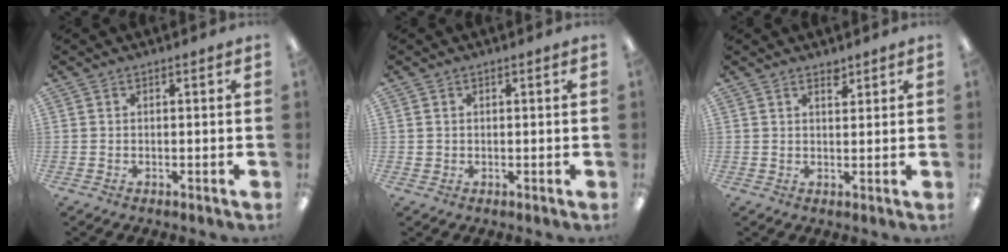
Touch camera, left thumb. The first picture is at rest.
{"total": 0.9, "force": [0.3, 0.8, 0.0], "torque": [0.000, 0.003, 0.006]}
{"total": 2.3, "force": [2.0, 1.0, 0.6], "torque": [0.002, -0.012, 0.033]}